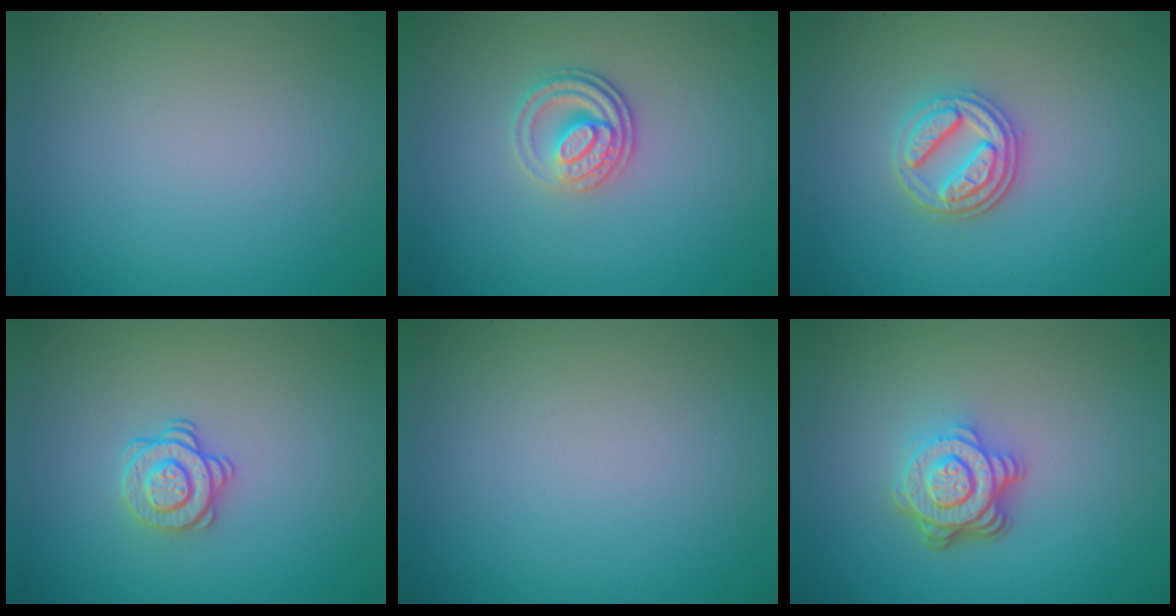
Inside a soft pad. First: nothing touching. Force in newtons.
{"total": 2.8, "press": 2.5, "slide": 1.3}
{"total": 3.4, "press": 3.0, "slide": 1.5}
{"total": 2.1, "press": 1.7, "slide": 1.2}
{"total": 0.0}
{"total": 4.6, "press": 3.3, "slide": 3.2}